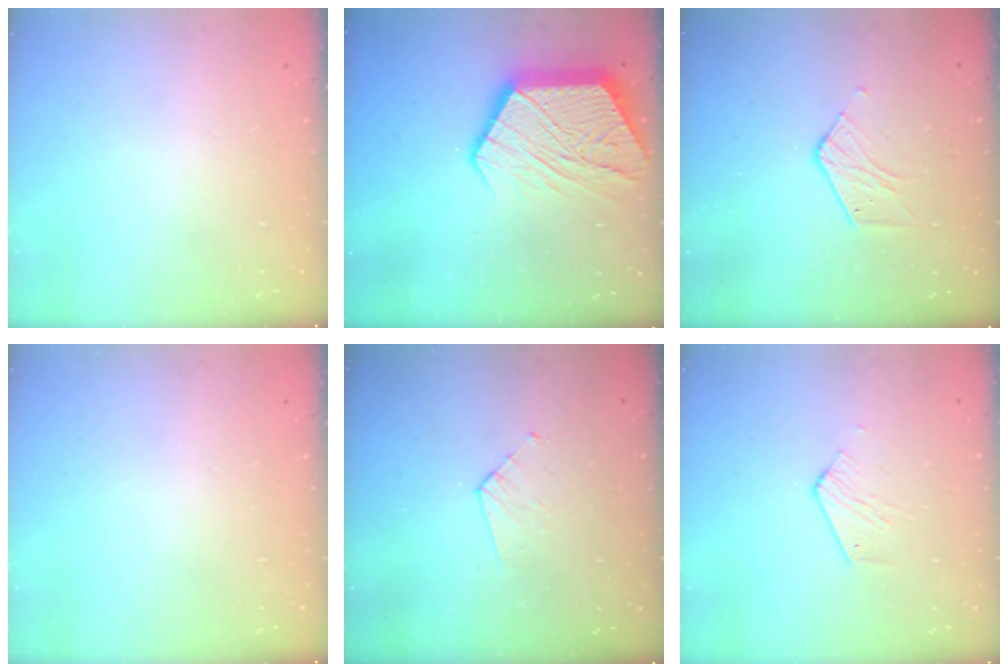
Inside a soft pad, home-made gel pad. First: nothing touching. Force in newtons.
{"total": 18.5, "press": 18.5, "slide": 1.2}
{"total": 5.9, "press": 5.9, "slide": 0.6}
{"total": 0.0}
{"total": 3.8, "press": 3.7, "slide": 0.3}
{"total": 3.7, "press": 3.7, "slide": 0.2}